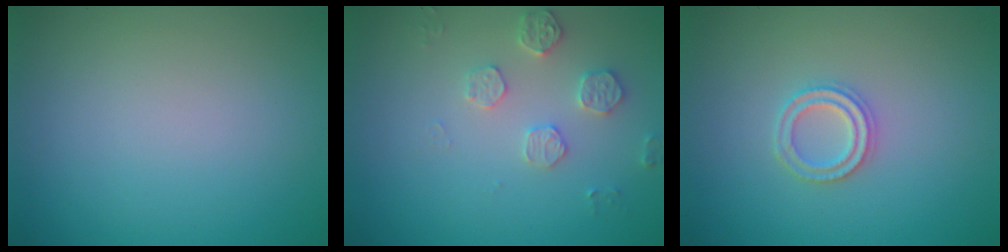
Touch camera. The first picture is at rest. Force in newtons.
{"total": 2.5, "press": 2.5, "slide": 0.5}
{"total": 2.2, "press": 2.2, "slide": 0.5}